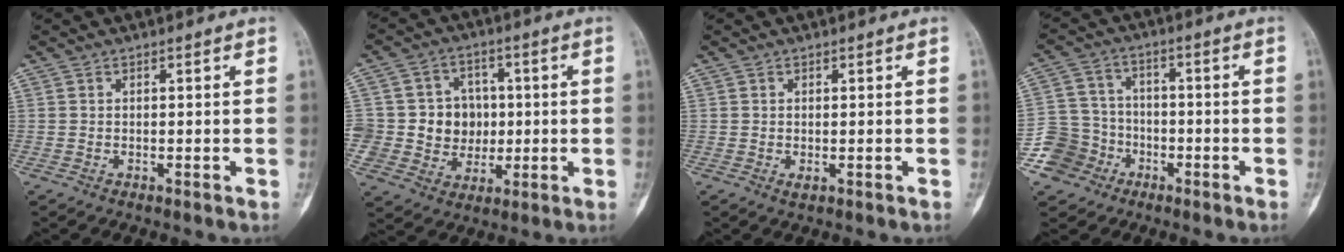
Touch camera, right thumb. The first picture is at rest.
{"total": 11.0, "force": [0.3, 10.4, 3.7], "torque": [-0.008, 0.016, 0.014]}
{"total": 0.8, "force": [-0.1, 0.5, 0.7], "torque": [-0.010, -0.002, 0.000]}
{"total": 9.3, "force": [-4.8, 7.9, 0.9], "torque": [0.010, 0.043, -0.090]}